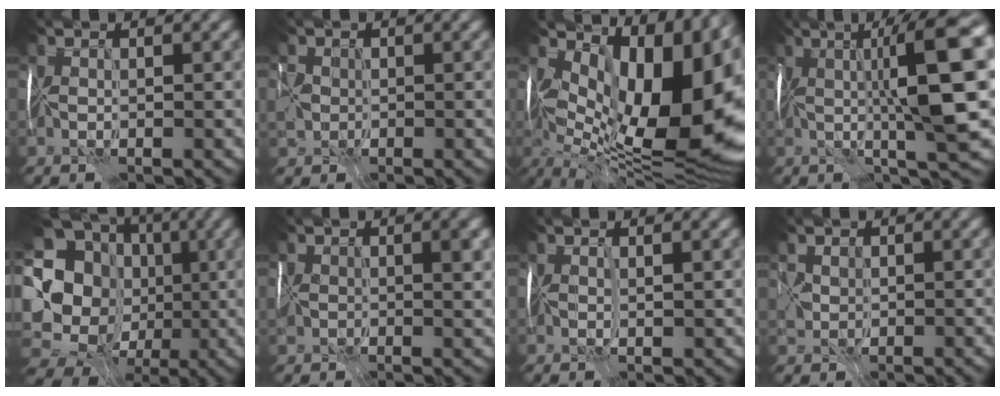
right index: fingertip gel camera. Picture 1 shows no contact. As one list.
[{"total": 1.9, "force": [-0.6, 1.8, 0.5], "torque": [-0.022, 0.002, -0.008]}, {"total": 17.1, "force": [1.1, 8.9, 14.6], "torque": [-0.202, -0.002, 0.036]}, {"total": 11.6, "force": [0.9, 1.8, 11.4], "torque": [-0.164, 0.012, 0.023]}, {"total": 18.1, "force": [-1.7, 16.1, 8.0], "torque": [-0.179, 0.020, -0.031]}, {"total": 3.9, "force": [0.4, 2.4, 3.1], "torque": [-0.056, -0.005, 0.021]}, {"total": 0.7, "force": [0.0, -0.1, 0.7], "torque": [-0.015, 0.001, 0.004]}, {"total": 1.5, "force": [0.1, 1.4, 0.3], "torque": [-0.018, 0.003, 0.009]}]